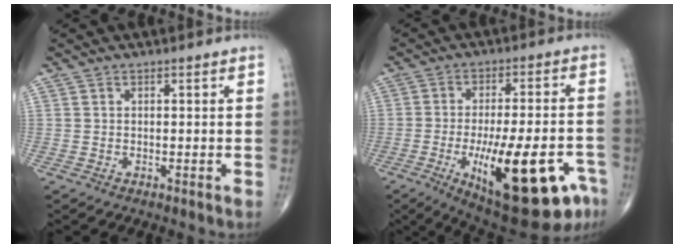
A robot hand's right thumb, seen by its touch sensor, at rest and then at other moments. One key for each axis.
{"total": 21.3, "fx": -8.0, "fy": 7.3, "fz": 18.3, "tx": -0.227, "ty": 0.008, "tz": -0.095}